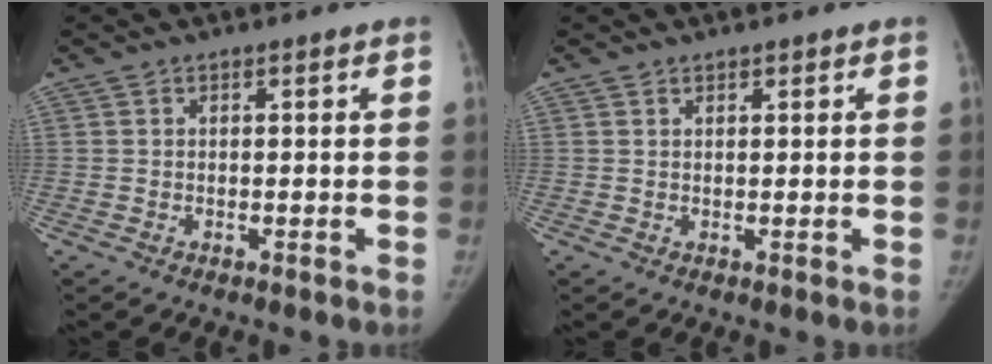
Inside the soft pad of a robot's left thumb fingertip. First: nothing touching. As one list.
[{"total": 0.6, "force": [0.5, 0.2, 0.1], "torque": [0.003, -0.004, 0.008]}]